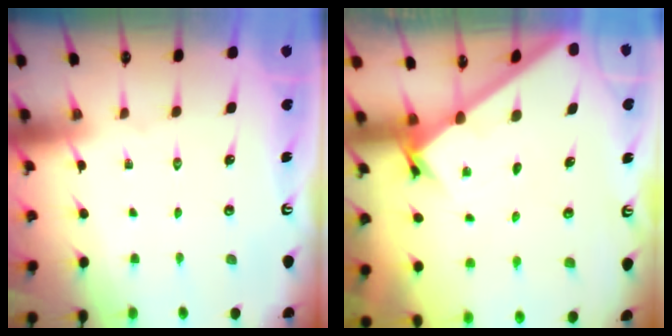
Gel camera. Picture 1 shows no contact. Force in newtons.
{"total": 1.8, "press": 1.8, "slide": 0.2}